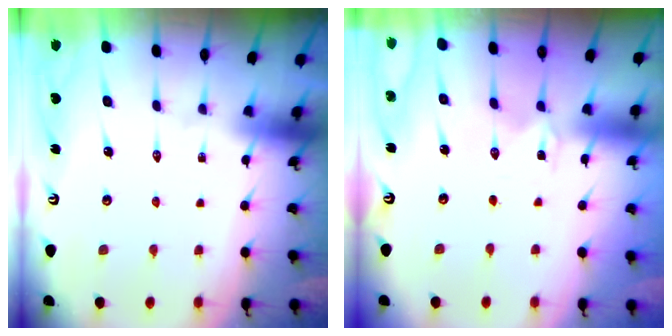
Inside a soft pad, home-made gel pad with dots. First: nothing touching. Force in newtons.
{"total": 0.0}